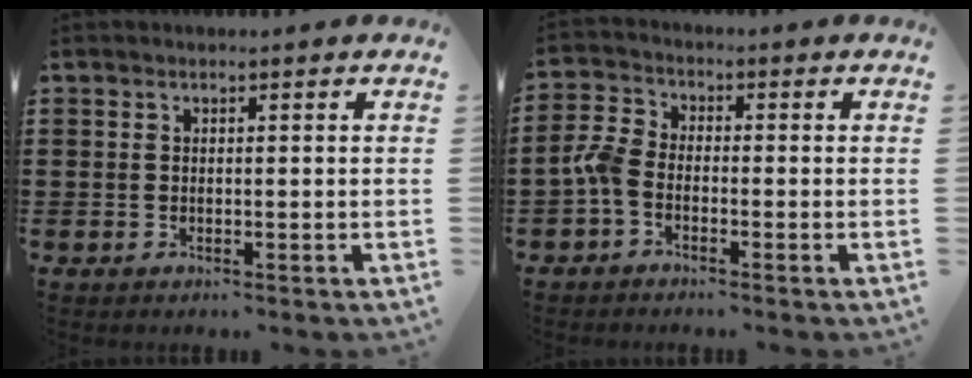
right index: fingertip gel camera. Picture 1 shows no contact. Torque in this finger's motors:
{"motor_torque": [0.78, -0.71, 0.21, 0.11]}